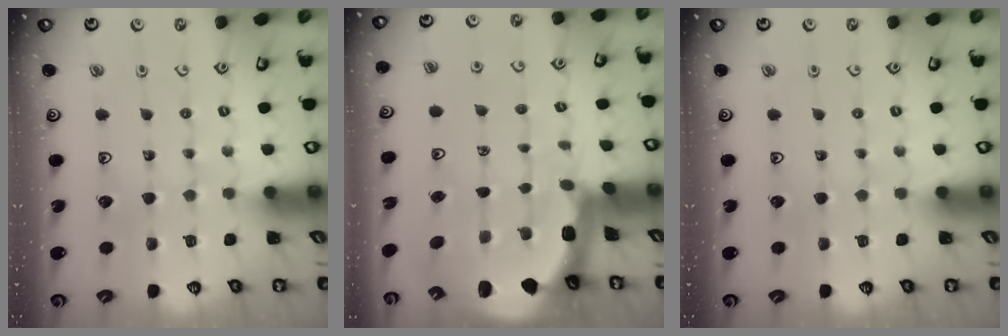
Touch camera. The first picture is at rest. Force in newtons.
{"total": 3.2, "press": 3.0, "slide": 1.1}
{"total": 0.0}